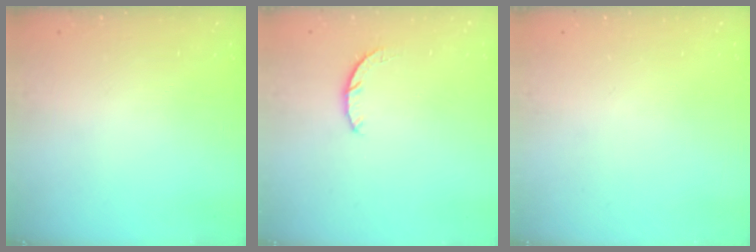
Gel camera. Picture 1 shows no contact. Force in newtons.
{"total": 3.1, "press": 3.1, "slide": 0.5}
{"total": 0.0}